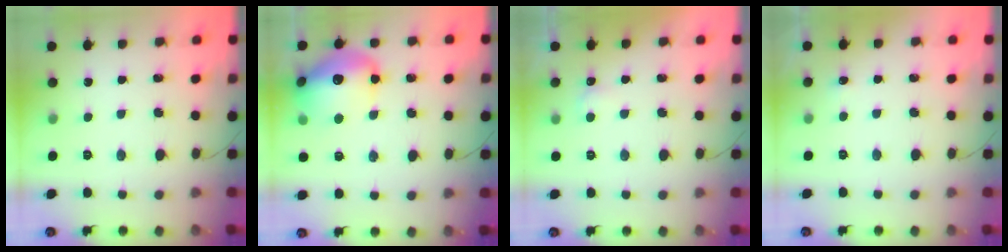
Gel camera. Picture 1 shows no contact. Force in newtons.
{"total": 18.0, "press": 17.9, "slide": 2.2}
{"total": 2.2, "press": 2.2, "slide": 0.4}
{"total": 2.4, "press": 2.2, "slide": 1.1}